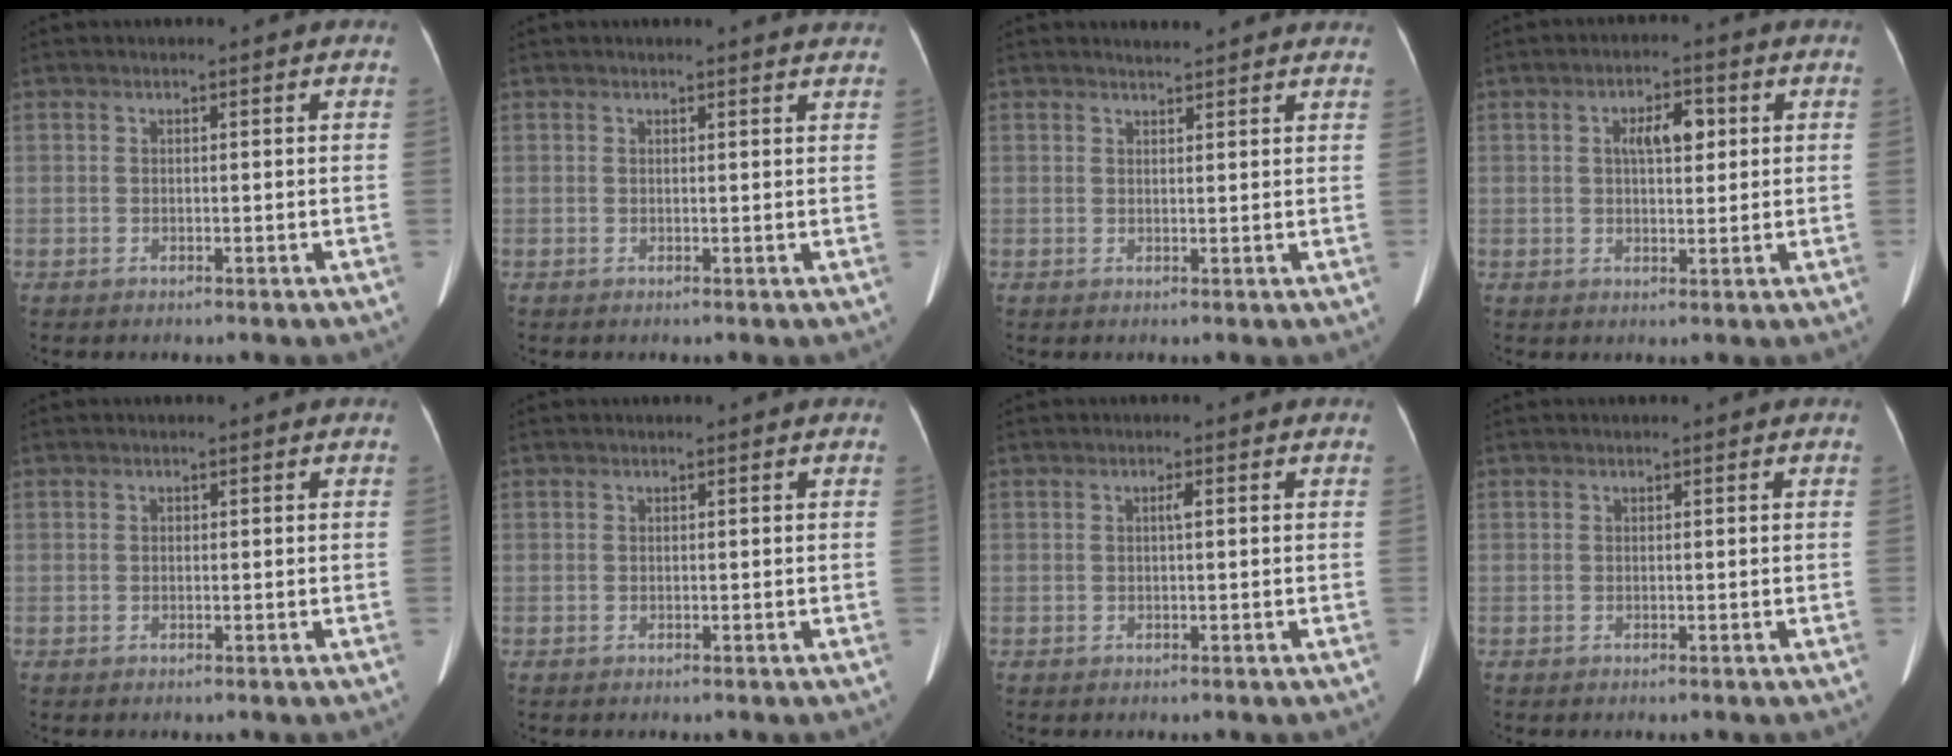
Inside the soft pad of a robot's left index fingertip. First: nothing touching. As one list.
[{"total": 2.4, "force": [2.4, 0.0, 0.2], "torque": [-0.005, -0.008, 0.013]}, {"total": 5.3, "force": [5.1, 0.7, 1.4], "torque": [-0.017, 0.015, 0.050]}, {"total": 4.7, "force": [1.3, 1.9, 4.1], "torque": [-0.072, 0.012, 0.022]}, {"total": 0.0}, {"total": 0.0}, {"total": 0.9, "force": [0.2, 0.0, 0.9], "torque": [-0.021, -0.002, 0.003]}, {"total": 0.0}]